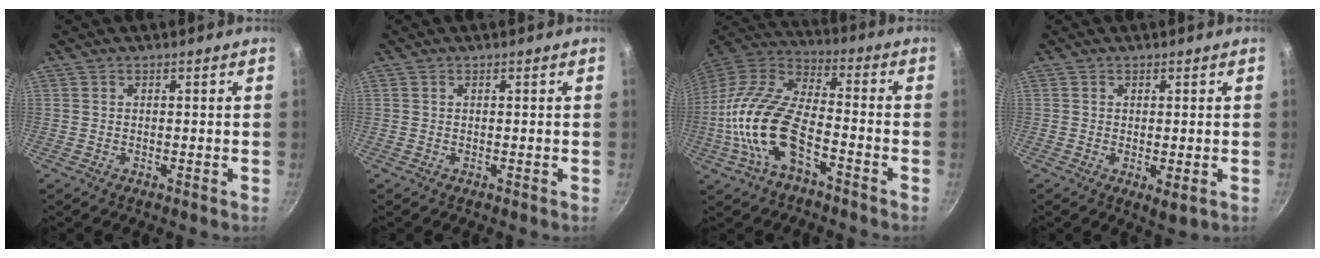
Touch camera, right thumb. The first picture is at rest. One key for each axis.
{"total": 0.0}
{"total": 18.3, "fx": -6.0, "fy": 8.6, "fz": 14.9, "tx": -0.311, "ty": 0.045, "tz": -0.114}
{"total": 2.6, "fx": -0.5, "fy": 0.6, "fz": 2.4, "tx": -0.041, "ty": -0.011, "tz": -0.004}